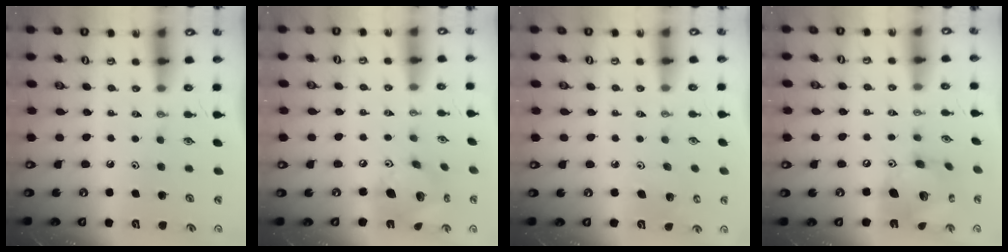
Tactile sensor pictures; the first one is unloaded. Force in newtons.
{"total": 15.1, "press": 14.8, "slide": 3.1}
{"total": 5.4, "press": 5.3, "slide": 1.3}
{"total": 16.7, "press": 16.6, "slide": 1.5}